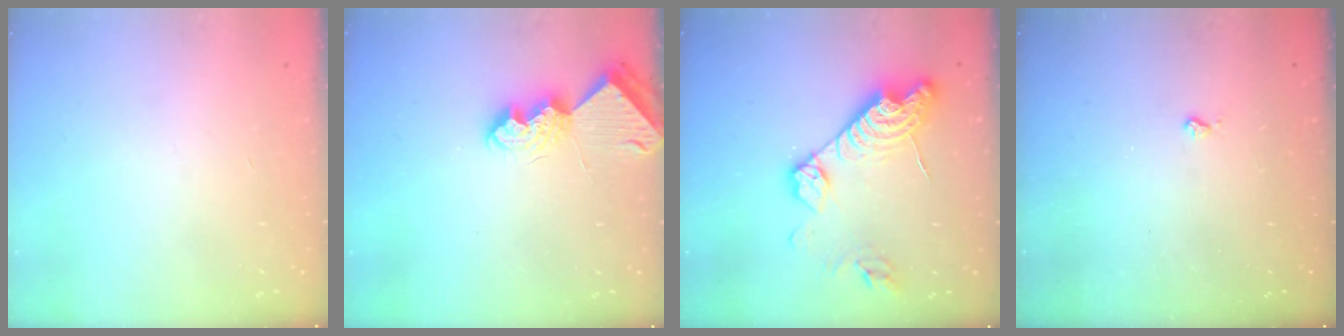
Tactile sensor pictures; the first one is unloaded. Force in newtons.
{"total": 8.0, "press": 8.0, "slide": 0.3}
{"total": 16.0, "press": 15.9, "slide": 1.3}
{"total": 2.1, "press": 2.1, "slide": 0.5}